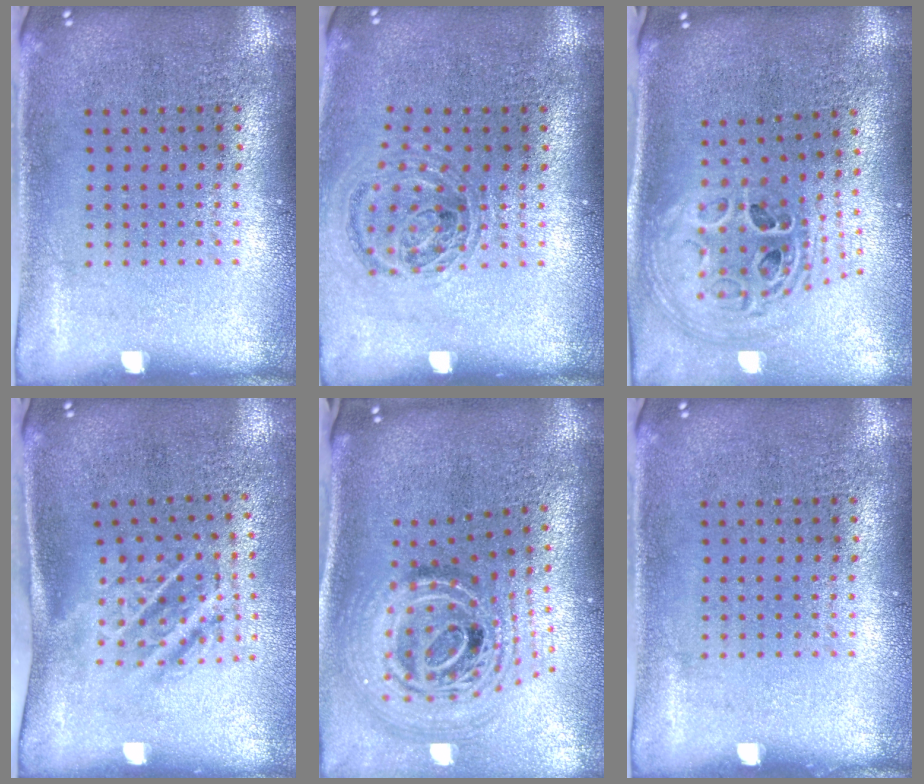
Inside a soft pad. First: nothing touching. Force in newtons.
{"total": 1.0, "press": 1.0, "slide": 0.2}
{"total": 1.8, "press": 1.5, "slide": 1.0}
{"total": 1.8, "press": 1.2, "slide": 1.3}
{"total": 2.4, "press": 1.7, "slide": 1.6}
{"total": 0.0}